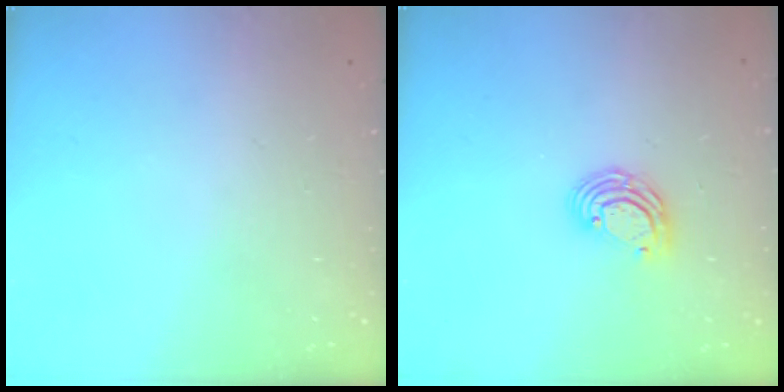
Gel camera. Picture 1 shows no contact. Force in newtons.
{"total": 6.5, "press": 6.4, "slide": 0.8}